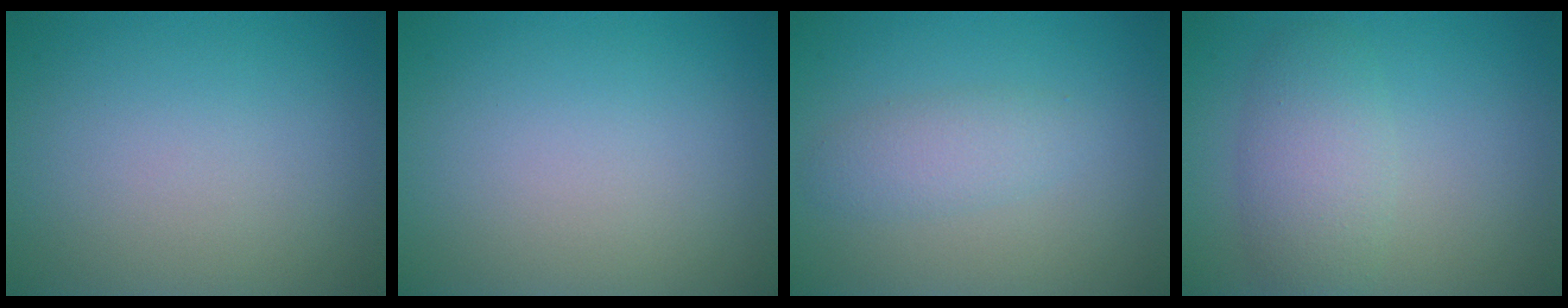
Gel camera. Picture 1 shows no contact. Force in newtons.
{"total": 0.0}
{"total": 2.1, "press": 2.1, "slide": 0.1}
{"total": 3.8, "press": 3.8, "slide": 0.1}